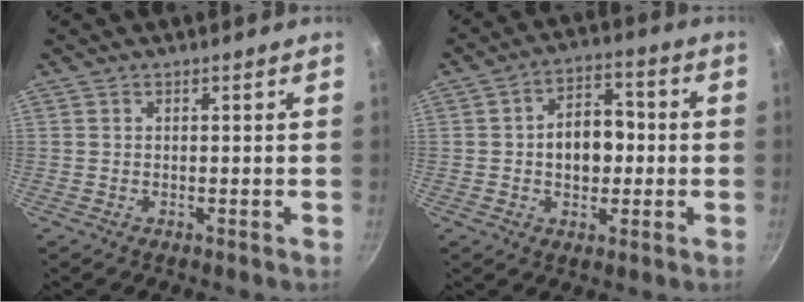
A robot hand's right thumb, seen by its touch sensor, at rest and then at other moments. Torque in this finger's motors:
{"motor_torque": [-0.48, 0.81, 0.15, -0.06, 0.02]}